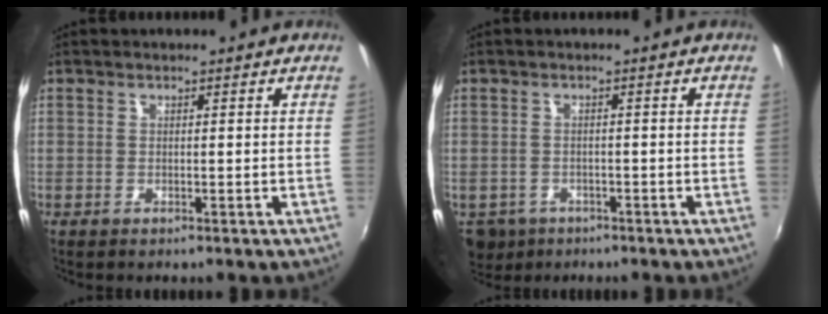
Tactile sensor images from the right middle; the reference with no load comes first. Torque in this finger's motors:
{"motor_torque": [0.32, -0.36, -0.01, -0.01]}